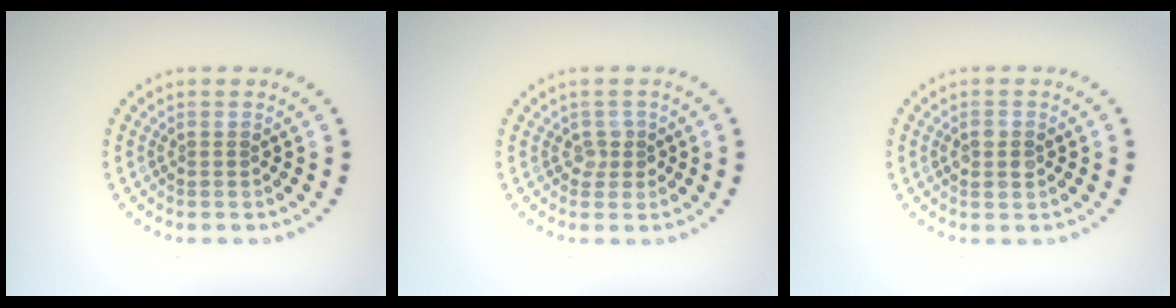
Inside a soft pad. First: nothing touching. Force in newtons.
{"total": 1.3, "press": 1.1, "slide": 0.7}
{"total": 1.9, "press": 1.9, "slide": 0.1}